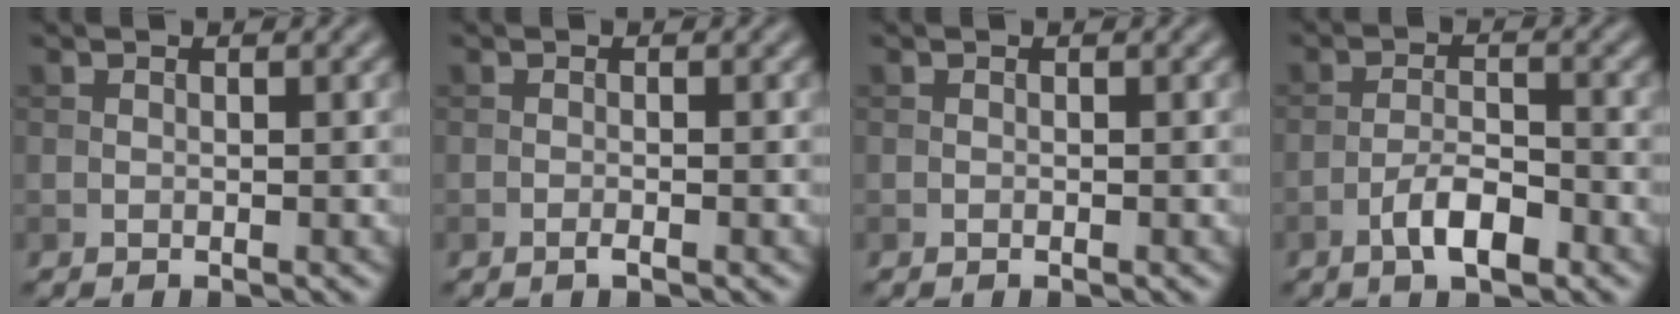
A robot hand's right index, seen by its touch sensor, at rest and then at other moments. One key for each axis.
{"total": 0.7, "fx": -0.4, "fy": 0.1, "fz": 0.6, "tx": -0.010, "ty": -0.001, "tz": -0.009}
{"total": 0.0}
{"total": 3.9, "fx": -2.2, "fy": 1.3, "fz": 2.9, "tx": -0.052, "ty": 0.008, "tz": -0.044}